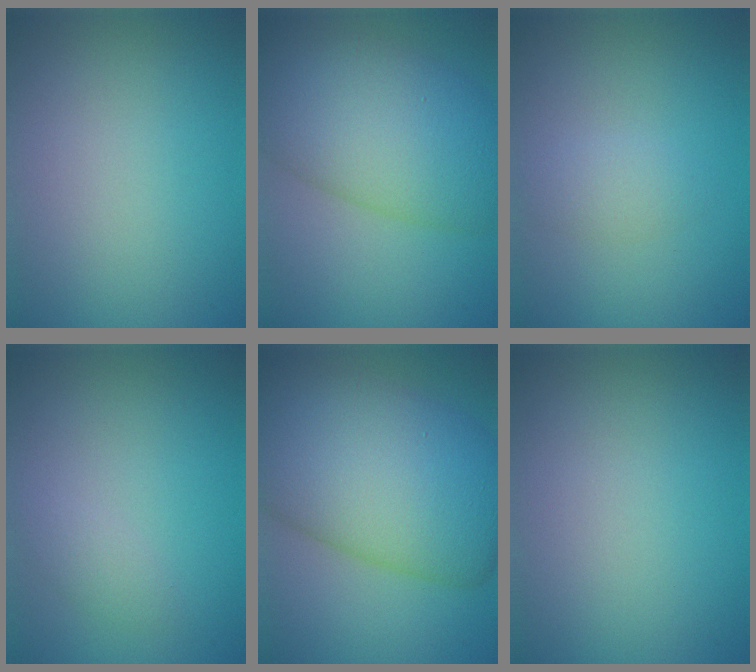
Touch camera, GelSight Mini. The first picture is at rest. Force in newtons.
{"total": 10.3, "press": 10.3, "slide": 0.3}
{"total": 1.5, "press": 1.5, "slide": 0.0}
{"total": 1.1, "press": 1.1, "slide": 0.0}
{"total": 14.6, "press": 14.6, "slide": 0.6}
{"total": 0.0}